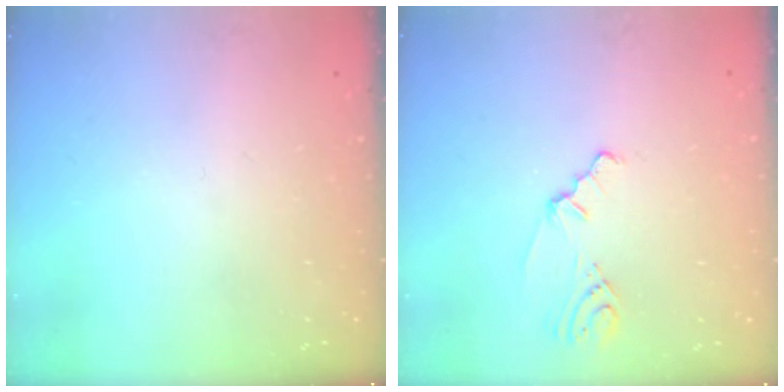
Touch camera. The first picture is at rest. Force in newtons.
{"total": 1.8, "press": 1.7, "slide": 0.6}